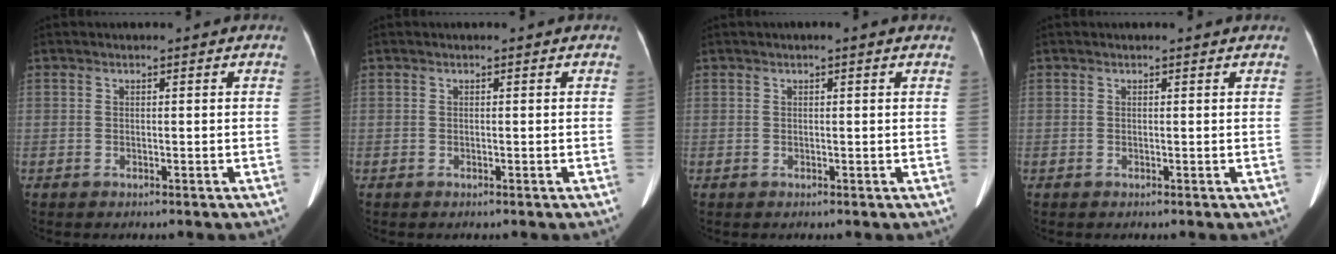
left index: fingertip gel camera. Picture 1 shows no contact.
{"total": 0.0}
{"total": 0.8, "force": [0.4, 0.0, 0.7], "torque": [-0.015, 0.007, 0.006]}
{"total": 0.8, "force": [0.8, 0.1, 0.2], "torque": [-0.009, 0.002, 0.005]}